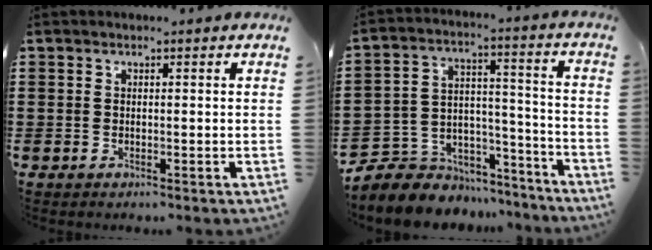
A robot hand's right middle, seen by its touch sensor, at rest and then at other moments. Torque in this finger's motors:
{"motor_torque": [0.43, -0.06, 0.20, 0.08]}